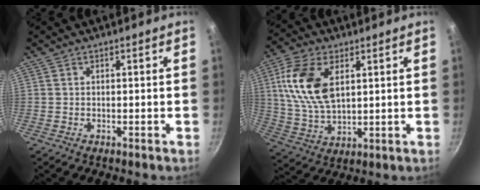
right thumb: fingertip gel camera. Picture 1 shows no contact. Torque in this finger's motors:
{"motor_torque": [0.28, 0.62, 1.59, 0.36, 0.15]}